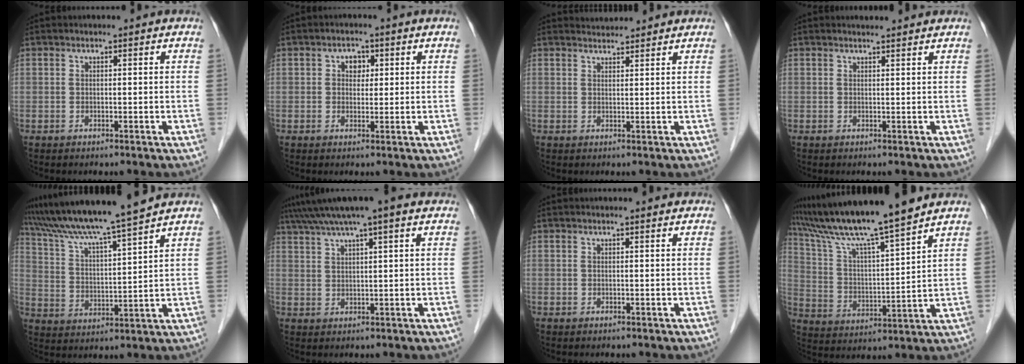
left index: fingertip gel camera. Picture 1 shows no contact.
{"total": 2.4, "force": [0.7, 1.8, 1.4], "torque": [-0.021, 0.007, 0.008]}
{"total": 2.3, "force": [2.3, 0.1, -0.2], "torque": [-0.006, 0.015, 0.041]}
{"total": 3.2, "force": [3.1, 0.3, 0.7], "torque": [-0.016, 0.012, 0.036]}
{"total": 14.2, "force": [12.5, -1.6, 6.5], "torque": [-0.122, 0.009, 0.213]}
{"total": 9.6, "force": [7.3, 0.3, 6.3], "torque": [-0.109, 0.040, 0.108]}
{"total": 1.5, "force": [1.4, 0.1, 0.6], "torque": [-0.013, 0.008, 0.016]}
{"total": 15.1, "force": [13.2, -1.3, 7.2], "torque": [-0.139, 0.007, 0.232]}